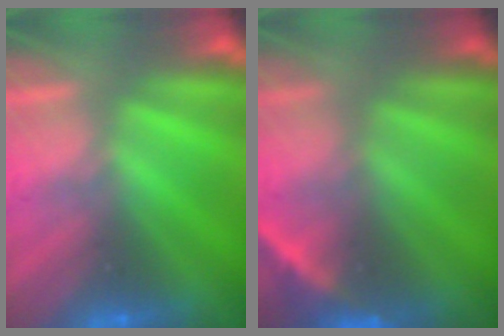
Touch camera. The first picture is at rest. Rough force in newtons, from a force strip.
{"total": 2.2}